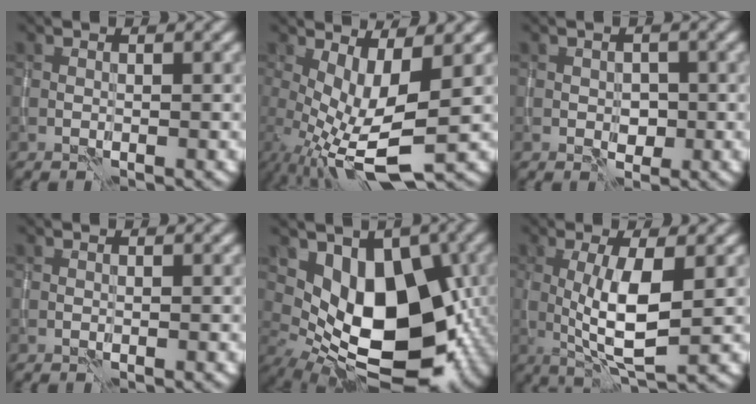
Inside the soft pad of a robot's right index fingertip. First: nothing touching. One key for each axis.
{"total": 7.3, "fx": -0.7, "fy": 2.4, "fz": 6.9, "tx": -0.139, "ty": -0.012, "tz": -0.008}
{"total": 1.6, "fx": -0.3, "fy": 1.2, "fz": 1.0, "tx": -0.017, "ty": -0.005, "tz": -0.002}
{"total": 0.0}
{"total": 11.9, "fx": 0.3, "fy": 7.3, "fz": 9.4, "tx": -0.125, "ty": -0.015, "tz": 0.010}
{"total": 6.1, "fx": 0.2, "fy": 1.6, "fz": 5.9, "tx": -0.111, "ty": -0.008, "tz": 0.007}